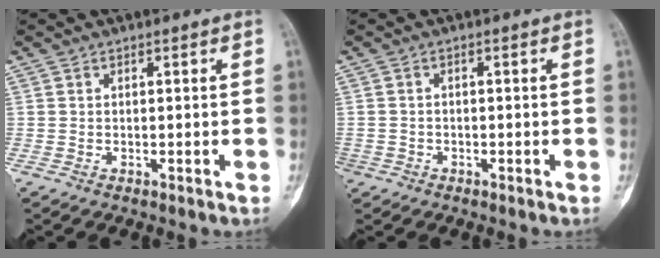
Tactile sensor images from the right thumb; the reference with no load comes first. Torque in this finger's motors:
{"motor_torque": [-0.13, -0.12, -0.09, -0.26, 0.00]}